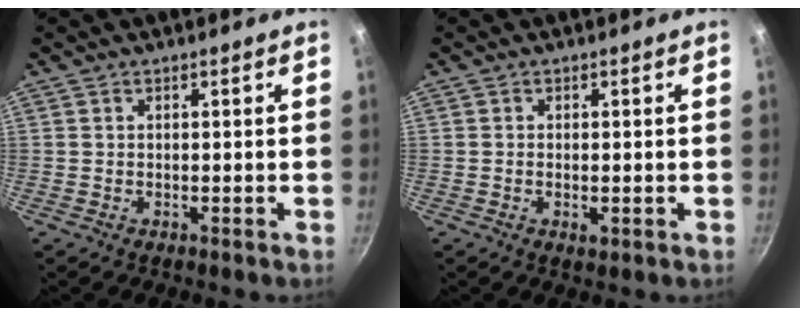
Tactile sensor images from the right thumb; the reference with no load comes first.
{"total": 1.6, "force": [-0.4, 0.7, 1.4], "torque": [-0.023, -0.004, -0.006]}